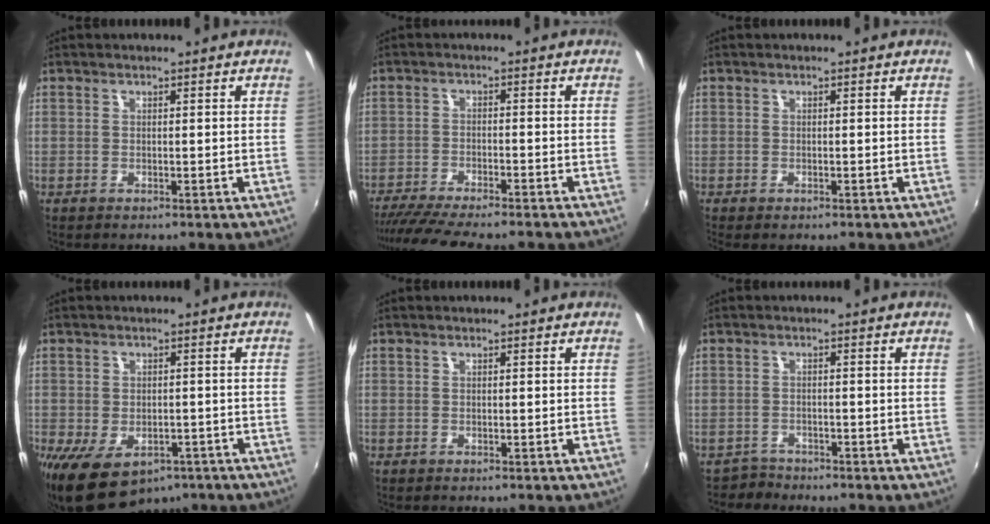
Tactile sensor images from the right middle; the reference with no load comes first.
{"total": 11.9, "force": [-10.5, 0.9, 5.6], "torque": [-0.122, -0.032, -0.167]}
{"total": 0.6, "force": [-0.5, 0.2, 0.3], "torque": [-0.008, -0.003, -0.009]}
{"total": 11.6, "force": [-6.4, 7.0, 6.6], "torque": [-0.138, -0.036, -0.090]}
{"total": 0.0}
{"total": 1.7, "force": [-1.6, 0.4, -0.5], "torque": [0.005, 0.003, -0.029]}